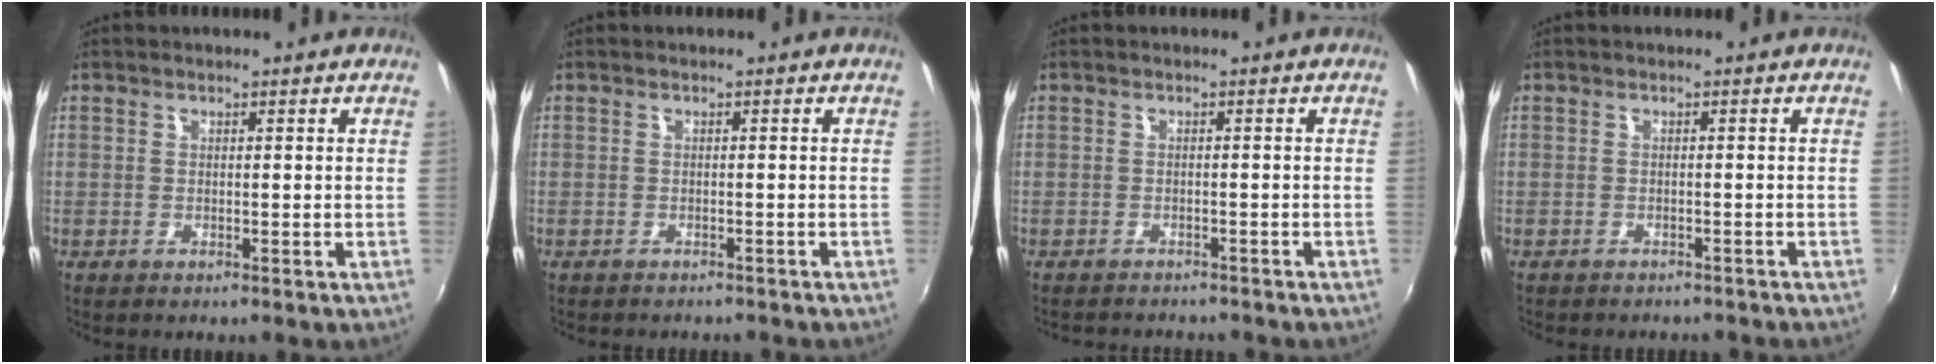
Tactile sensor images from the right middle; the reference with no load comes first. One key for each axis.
{"total": 2.5, "fx": -2.3, "fy": 0.9, "fz": 0.7, "tx": -0.017, "ty": -0.011, "tz": -0.031}
{"total": 5.6, "fx": -5.1, "fy": 1.5, "fz": 1.7, "tx": -0.043, "ty": -0.016, "tz": -0.073}
{"total": 4.2, "fx": -3.8, "fy": 1.4, "fz": 1.2, "tx": -0.031, "ty": -0.013, "tz": -0.051}